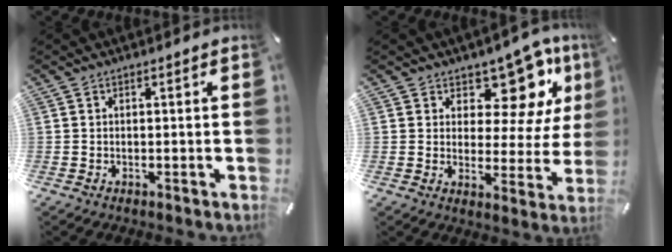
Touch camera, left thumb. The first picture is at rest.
{"total": 14.2, "force": [9.2, 7.7, 7.7], "torque": [-0.096, -0.076, 0.157]}